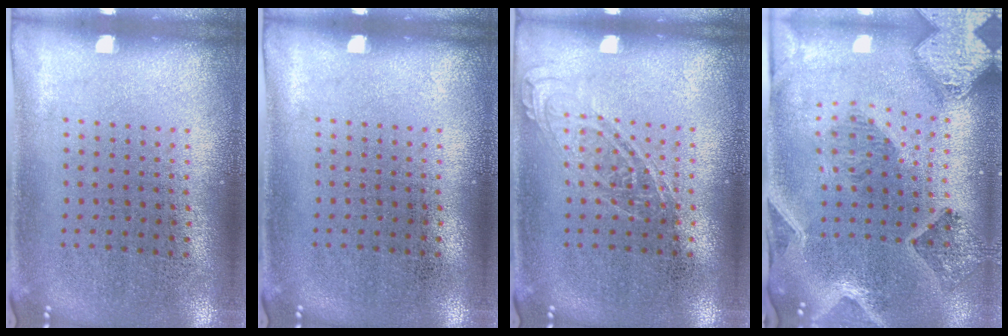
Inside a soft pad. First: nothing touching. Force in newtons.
{"total": 0.0}
{"total": 1.8, "press": 1.8, "slide": 0.2}
{"total": 2.3, "press": 2.1, "slide": 1.0}